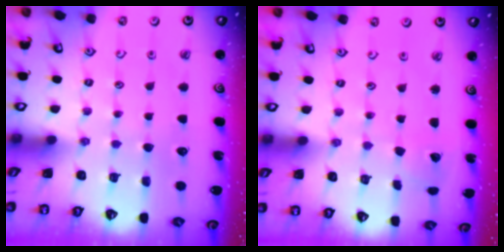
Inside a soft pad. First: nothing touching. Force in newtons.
{"total": 2.5, "press": 2.5, "slide": 0.2}